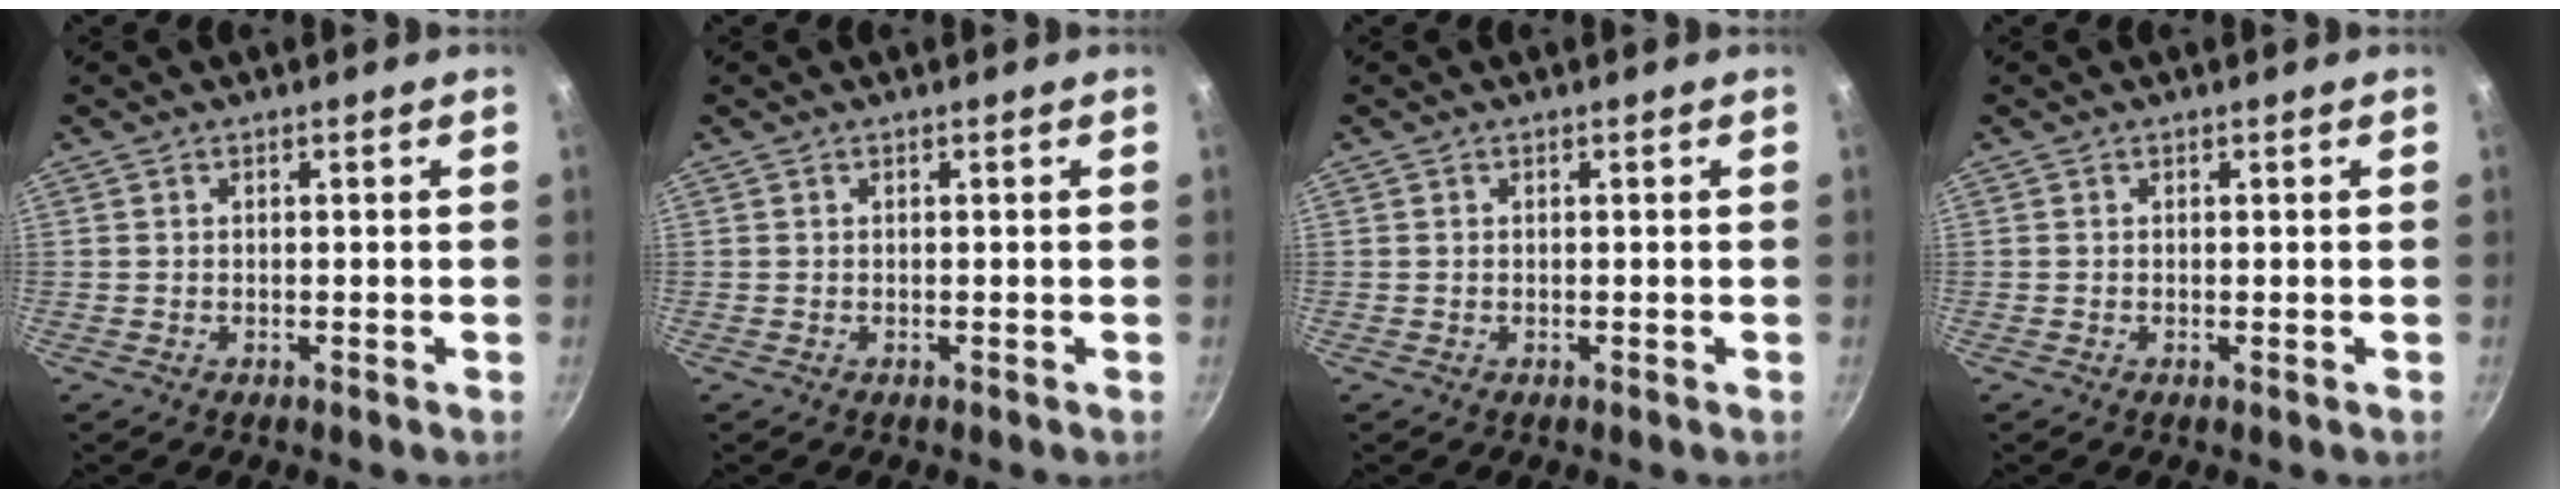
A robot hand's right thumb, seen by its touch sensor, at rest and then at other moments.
{"total": 0.0}
{"total": 0.0}
{"total": 0.0}